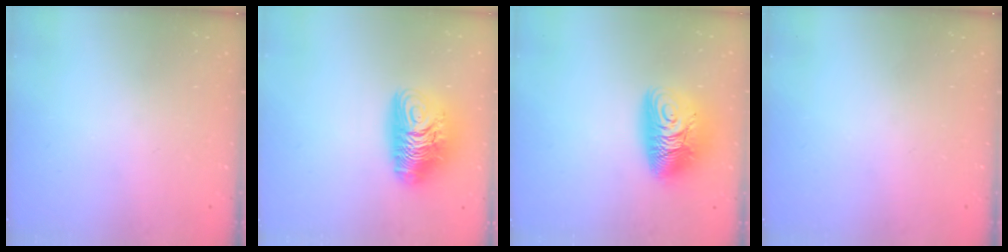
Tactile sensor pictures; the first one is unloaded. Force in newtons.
{"total": 13.9, "press": 13.9, "slide": 1.2}
{"total": 12.2, "press": 12.1, "slide": 1.2}
{"total": 0.0}